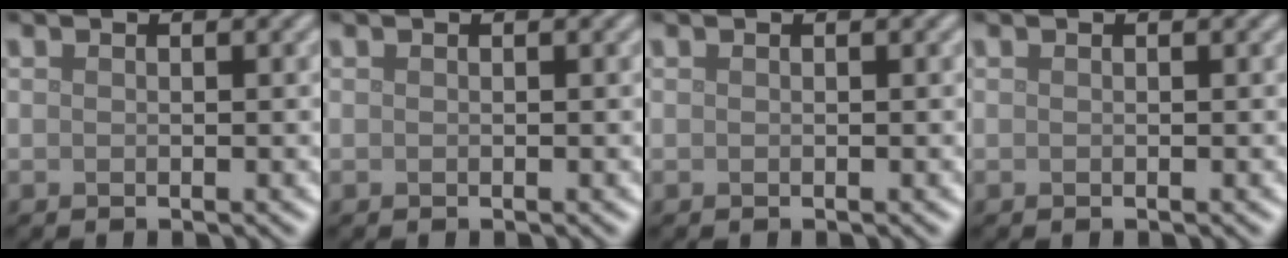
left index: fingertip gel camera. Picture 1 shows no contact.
{"total": 0.0}
{"total": 0.0}
{"total": 0.0}